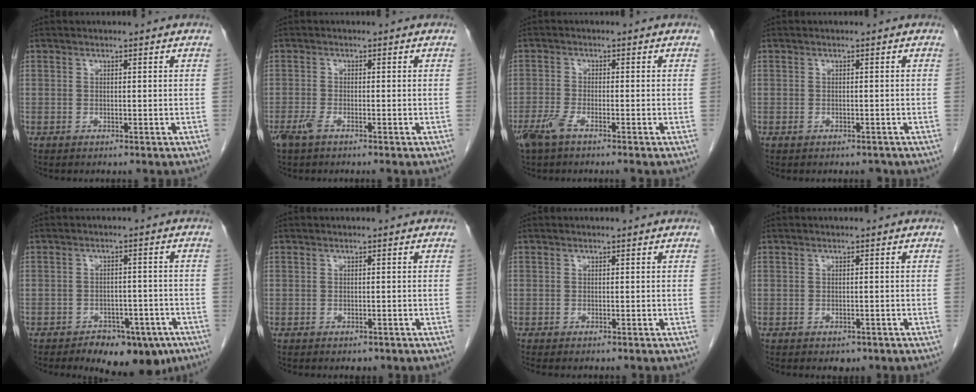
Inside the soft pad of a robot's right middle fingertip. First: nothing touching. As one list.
[{"total": 2.2, "force": [-1.5, 0.5, 1.6], "torque": [-0.037, -0.004, -0.032]}, {"total": 3.6, "force": [-2.5, 0.6, 2.5], "torque": [-0.058, -0.006, -0.054]}, {"total": 1.2, "force": [-0.8, 0.7, 0.5], "torque": [-0.009, 0.002, -0.006]}, {"total": 9.6, "force": [-6.7, 4.7, 5.0], "torque": [-0.046, 0.010, -0.094]}, {"total": 1.1, "force": [-0.7, 0.7, 0.4], "torque": [-0.008, 0.000, -0.005]}, {"total": 0.8, "force": [-0.7, 0.2, 0.3], "torque": [-0.003, -0.001, -0.010]}, {"total": 1.7, "force": [-1.0, 1.1, 0.7], "torque": [-0.009, 0.001, -0.005]}]